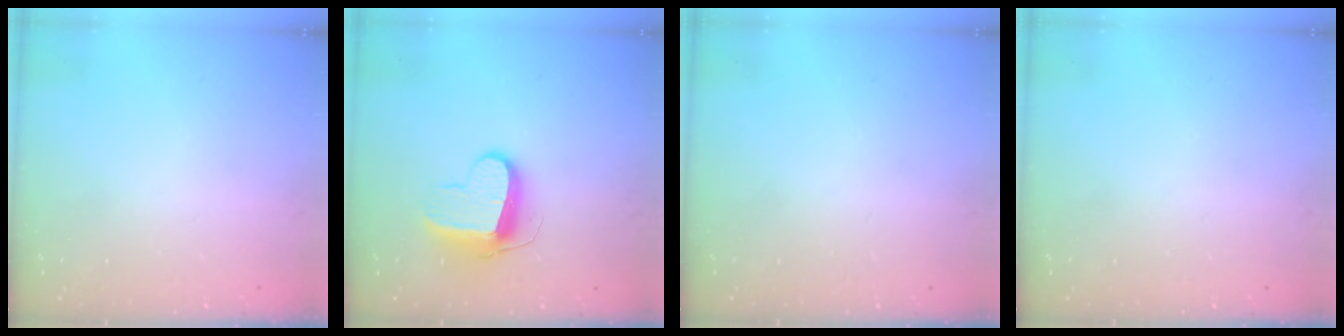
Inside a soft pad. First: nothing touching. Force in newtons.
{"total": 10.3, "press": 10.3, "slide": 0.5}
{"total": 0.0}
{"total": 0.0}